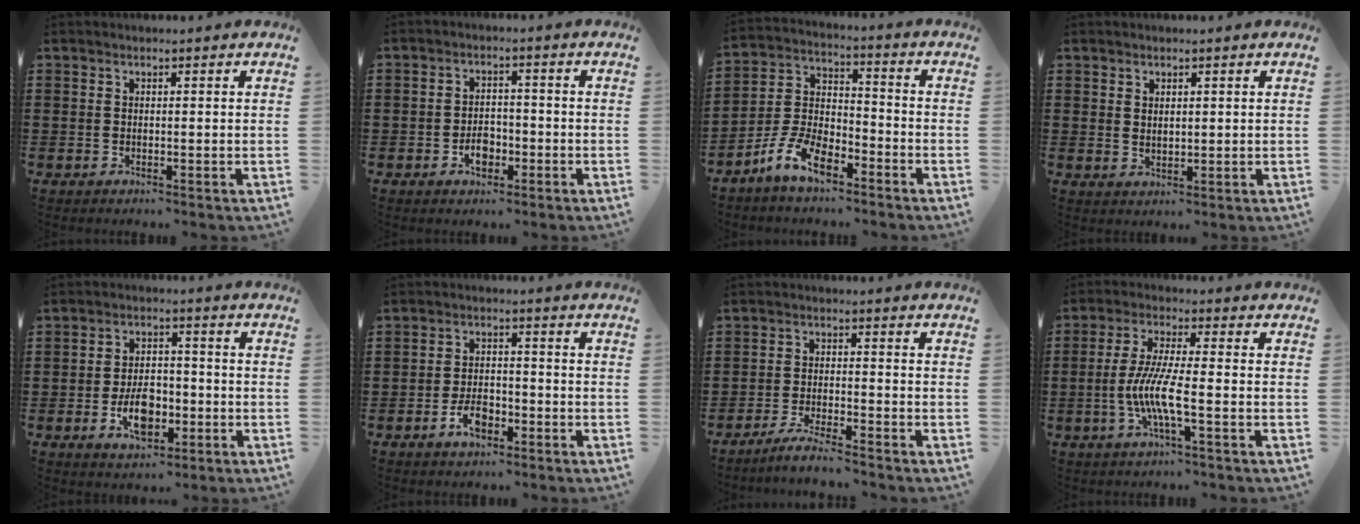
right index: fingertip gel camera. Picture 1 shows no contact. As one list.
[{"total": 3.7, "force": [-1.7, 2.4, 2.3], "torque": [-0.038, -0.004, -0.032]}, {"total": 8.5, "force": [-5.8, 3.6, 5.0], "torque": [-0.124, 0.006, -0.115]}, {"total": 1.2, "force": [0.9, 0.6, 0.4], "torque": [-0.009, 0.004, 0.018]}, {"total": 6.9, "force": [-2.2, 3.8, 5.3], "torque": [-0.089, -0.001, -0.041]}, {"total": 4.9, "force": [-2.5, 2.4, 3.4], "torque": [-0.065, 0.002, -0.044]}, {"total": 3.8, "force": [-3.5, -0.2, 1.2], "torque": [-0.029, -0.002, -0.072]}, {"total": 7.5, "force": [-2.2, 0.9, 7.1], "torque": [-0.157, -0.015, -0.051]}]